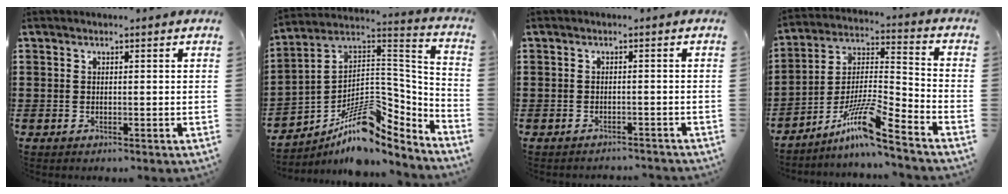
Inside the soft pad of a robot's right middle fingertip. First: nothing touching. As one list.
[{"total": 10.2, "force": [-6.7, 4.4, 6.3], "torque": [-0.123, -0.016, -0.132]}, {"total": 1.3, "force": [-1.3, 0.1, -0.1], "torque": [-0.002, 0.004, -0.030]}, {"total": 11.1, "force": [-8.2, 0.8, 7.5], "torque": [-0.155, -0.003, -0.164]}]